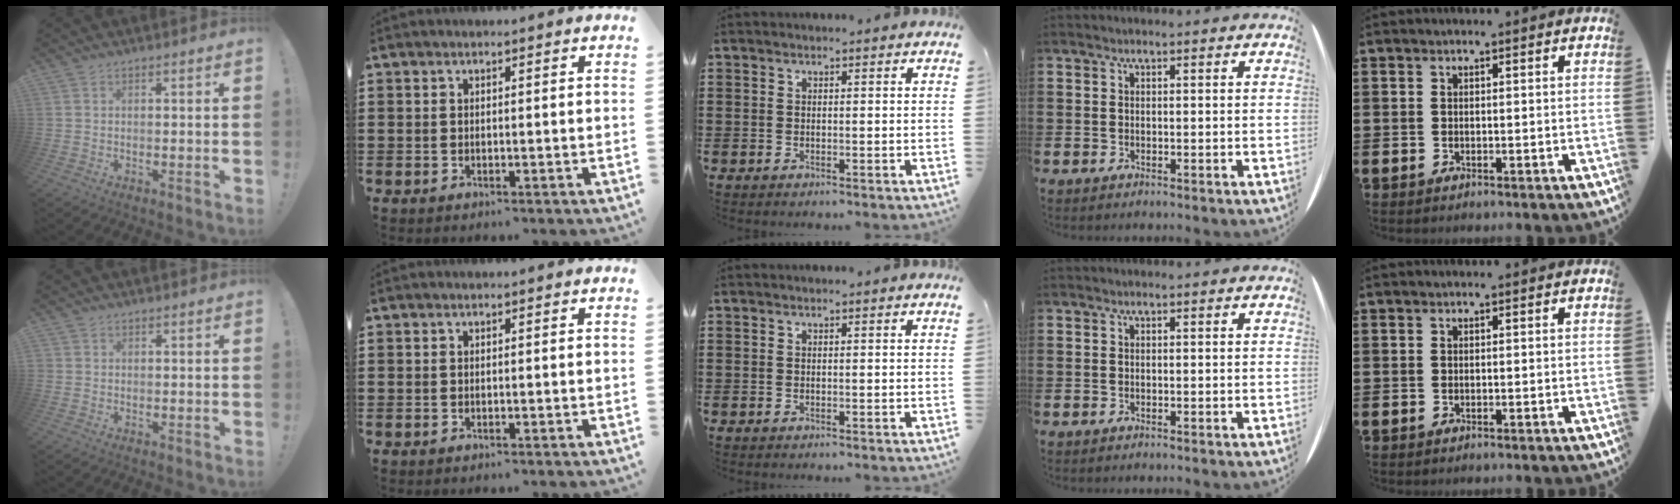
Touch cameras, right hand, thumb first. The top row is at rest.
{"thumb": {"total": 0.7, "force": [0.0, 0.7, -0.1], "torque": [-0.002, 0.002, 0.001]}}